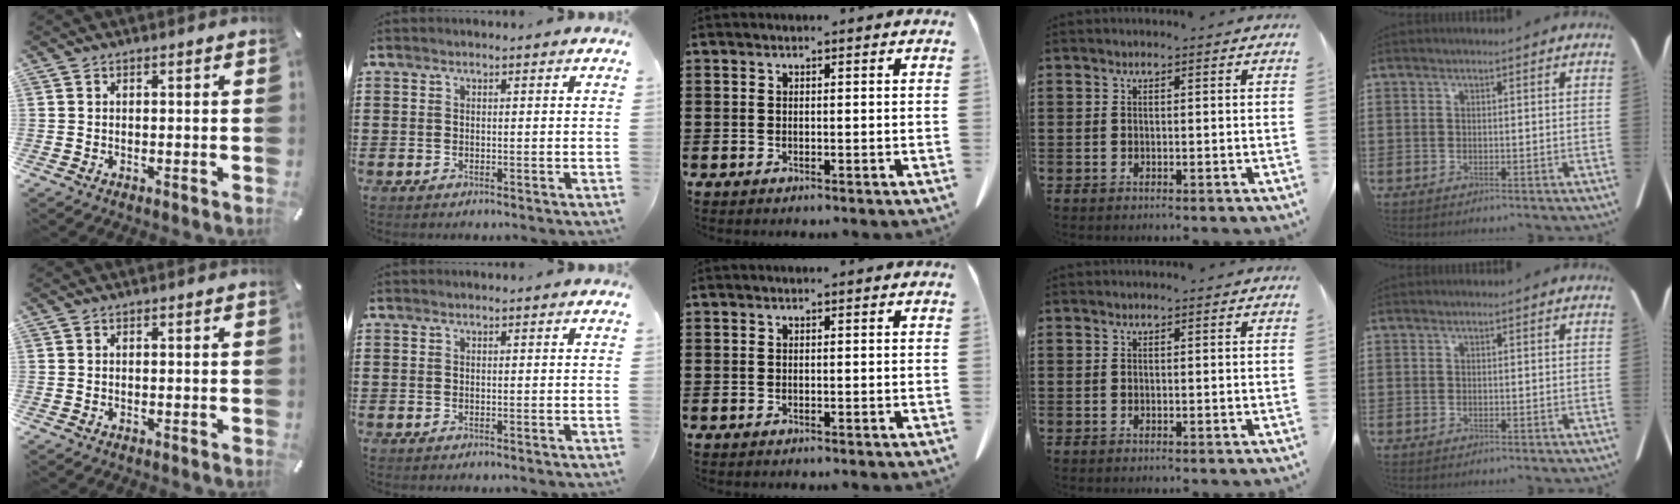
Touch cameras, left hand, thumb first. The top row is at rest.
{}